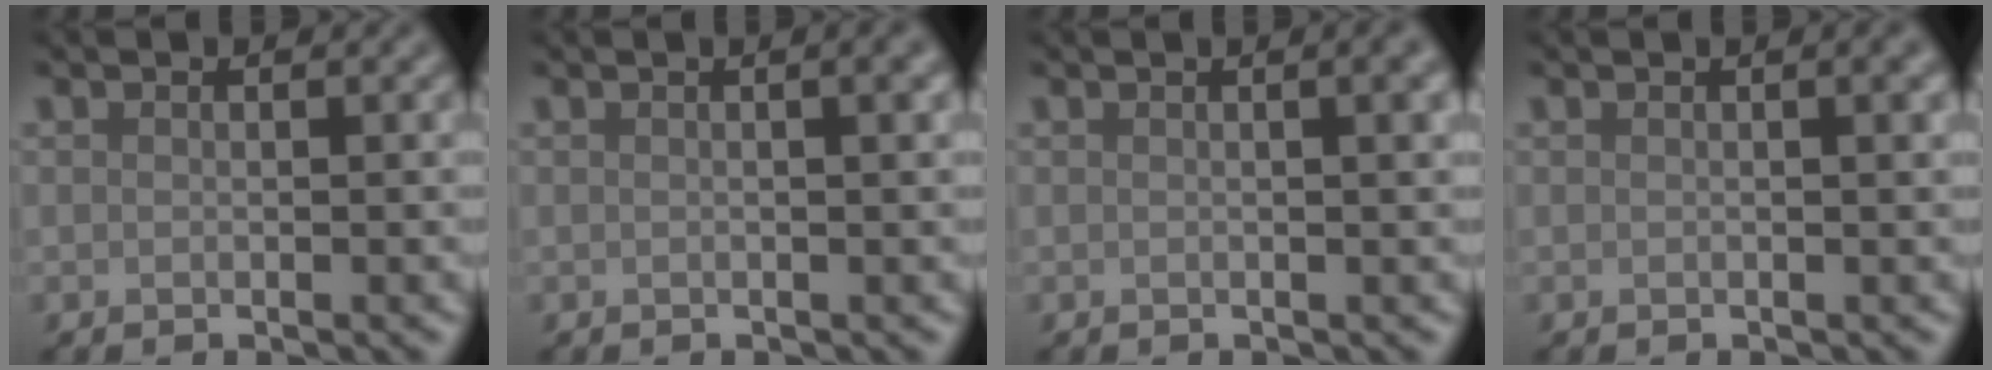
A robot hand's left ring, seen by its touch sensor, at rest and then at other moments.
{"total": 3.7, "force": [0.9, 1.6, 3.2], "torque": [-0.014, 0.016, -0.009]}
{"total": 4.6, "force": [1.0, 2.0, 4.0], "torque": [-0.020, 0.024, -0.008]}
{"total": 2.7, "force": [0.5, 1.0, 2.5], "torque": [-0.017, 0.007, 0.001]}